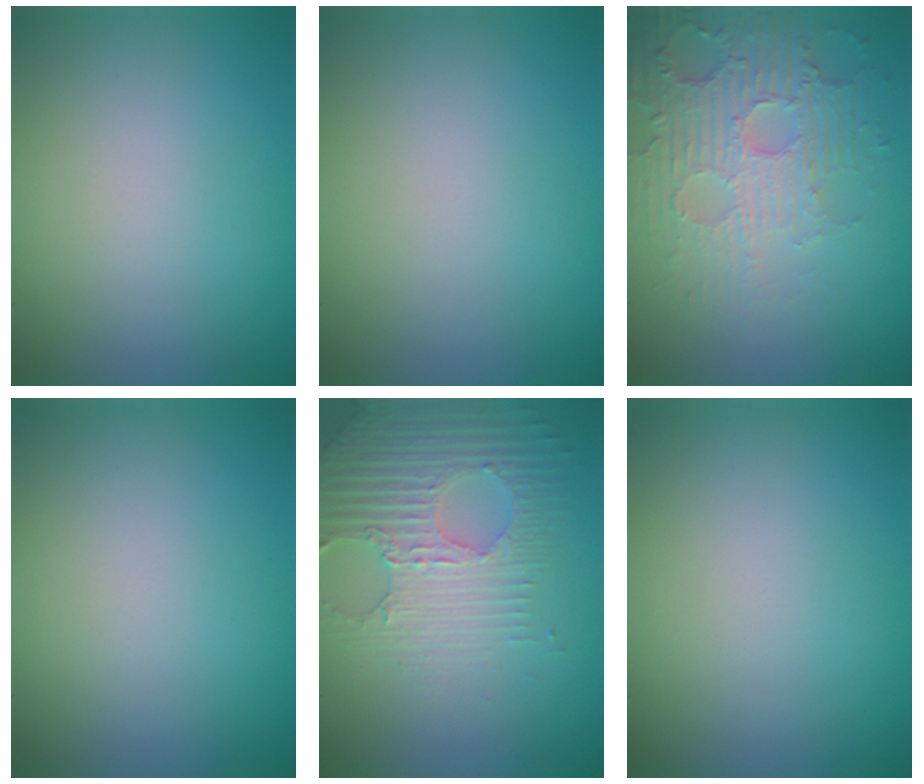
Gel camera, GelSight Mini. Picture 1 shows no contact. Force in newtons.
{"total": 0.0}
{"total": 4.2, "press": 4.1, "slide": 1.2}
{"total": 0.0}
{"total": 4.5, "press": 4.1, "slide": 1.8}
{"total": 0.0}